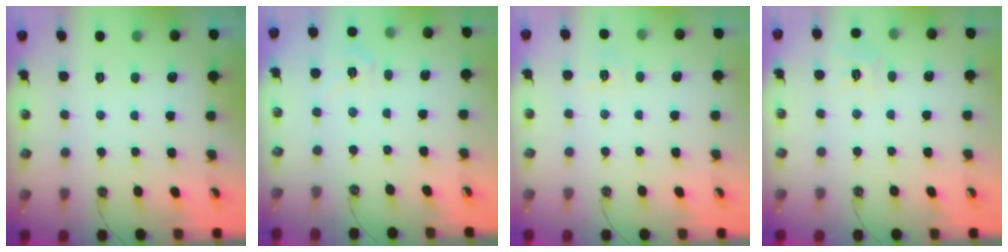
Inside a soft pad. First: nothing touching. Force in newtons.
{"total": 4.7, "press": 4.7, "slide": 0.5}
{"total": 6.7, "press": 6.7, "slide": 0.8}
{"total": 7.5, "press": 7.5, "slide": 0.7}